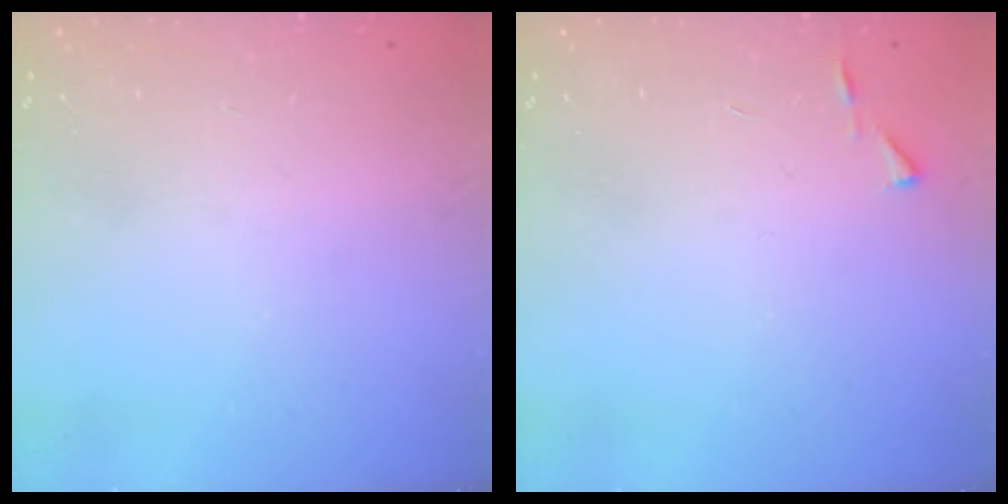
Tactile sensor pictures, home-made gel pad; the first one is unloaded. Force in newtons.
{"total": 3.1, "press": 3.1, "slide": 0.3}